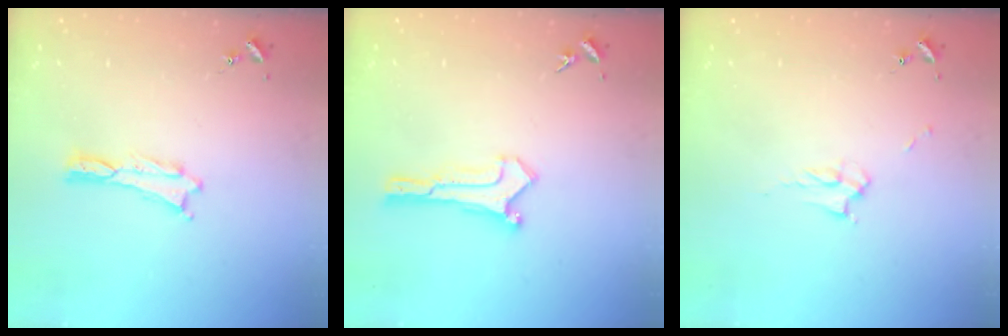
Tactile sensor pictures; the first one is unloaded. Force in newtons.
{"total": 0.6, "press": 0.6, "slide": 0.0}
{"total": 3.2, "press": 3.1, "slide": 0.5}